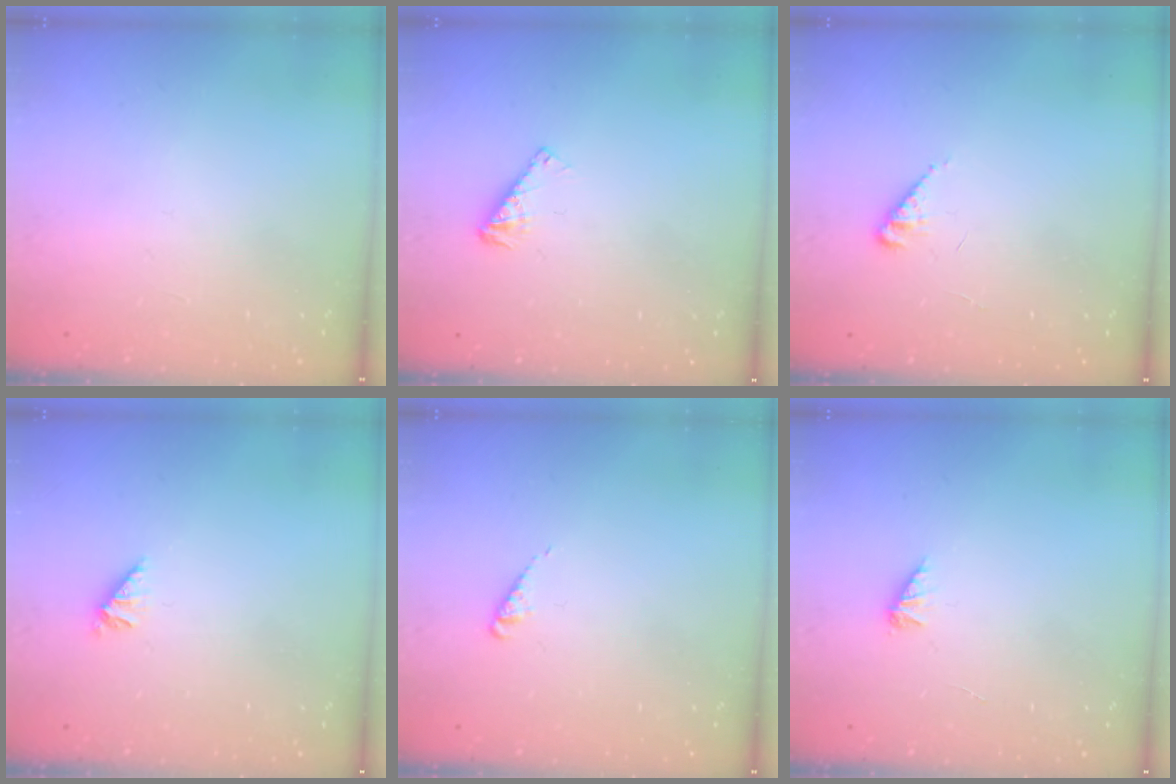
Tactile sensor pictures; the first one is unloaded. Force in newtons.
{"total": 4.0, "press": 4.0, "slide": 0.2}
{"total": 2.7, "press": 2.6, "slide": 0.4}
{"total": 1.9, "press": 1.9, "slide": 0.4}
{"total": 2.1, "press": 2.1, "slide": 0.4}
{"total": 2.0, "press": 2.0, "slide": 0.3}